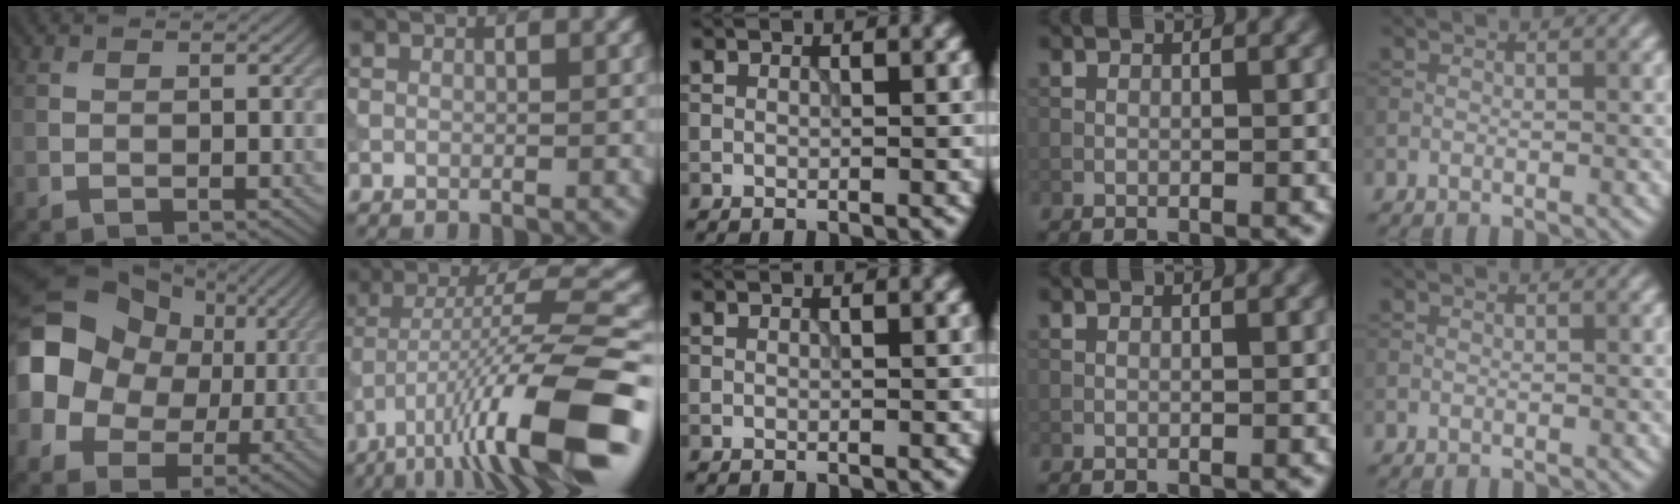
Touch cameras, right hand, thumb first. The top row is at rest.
{"thumb": {"total": 14.8, "force": [2.2, 12.1, 8.3], "torque": [-0.201, 0.007, 0.027]}, "index": {"total": 13.1, "force": [-6.9, 2.2, 11.0], "torque": [-0.184, 0.014, -0.106]}}